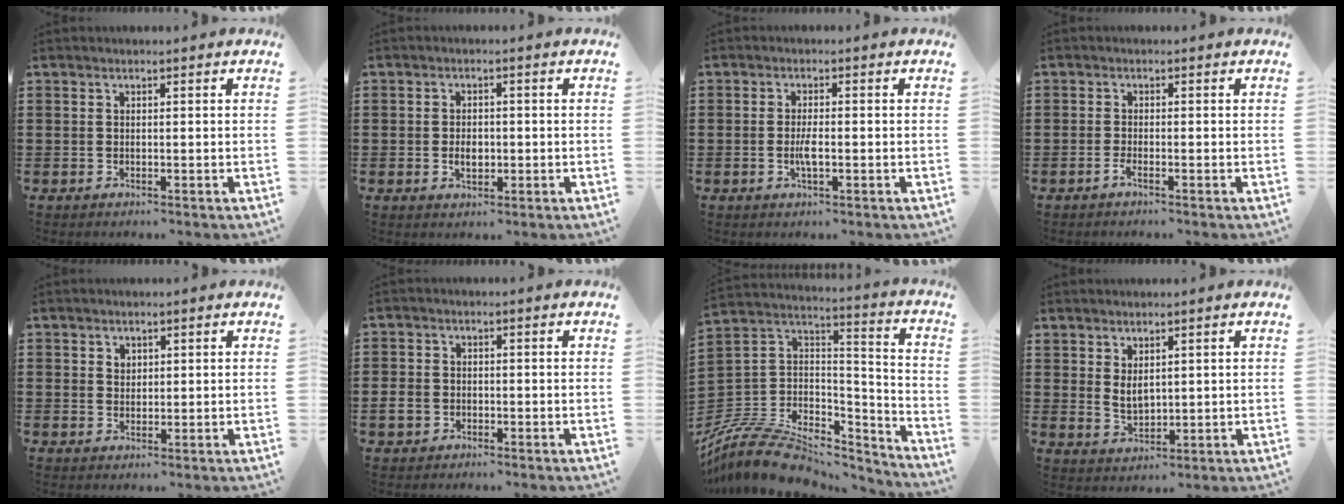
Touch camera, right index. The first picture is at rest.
{"total": 2.8, "force": [-0.4, 1.8, 2.1], "torque": [-0.034, 0.000, -0.010]}
{"total": 2.9, "force": [-0.6, 0.8, 2.8], "torque": [-0.062, -0.006, -0.014]}
{"total": 1.5, "force": [-0.9, 0.0, 1.1], "torque": [-0.029, -0.008, -0.018]}
{"total": 1.5, "force": [0.9, 1.1, 0.2], "torque": [-0.007, 0.004, 0.019]}
{"total": 2.6, "force": [-1.1, 2.0, 1.2], "torque": [-0.042, -0.005, -0.026]}
{"total": 10.3, "force": [-7.8, 4.8, 4.7], "torque": [-0.104, 0.016, -0.151]}
{"total": 2.8, "force": [1.5, 1.5, 1.7], "torque": [-0.029, 0.000, 0.027]}